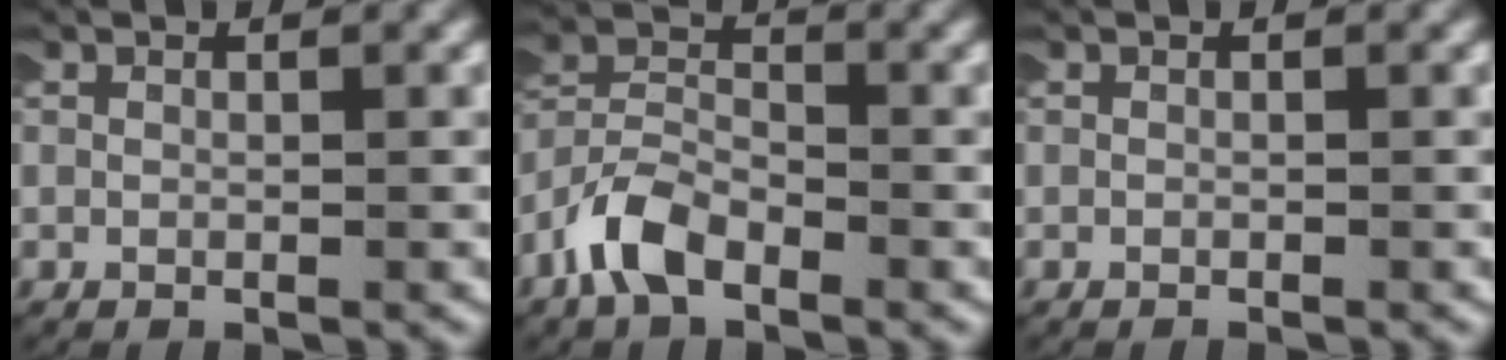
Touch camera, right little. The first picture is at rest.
{"total": 3.9, "force": [-1.8, 2.6, 2.2], "torque": [-0.056, -0.005, -0.037]}
{"total": 0.0}